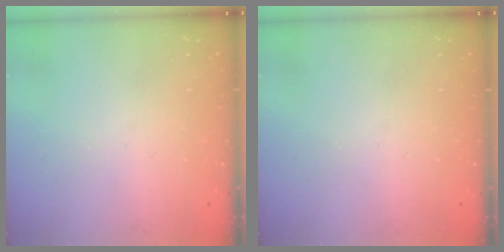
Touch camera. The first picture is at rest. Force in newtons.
{"total": 0.0}